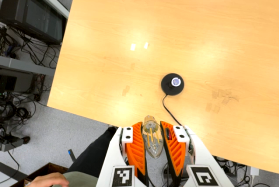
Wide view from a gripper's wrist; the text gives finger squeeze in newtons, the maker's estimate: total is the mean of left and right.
{"total": 21.3, "left": 23.3, "right": 19.3}